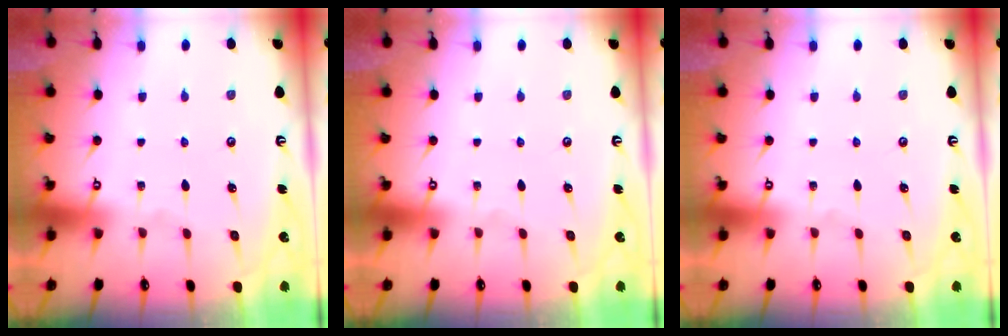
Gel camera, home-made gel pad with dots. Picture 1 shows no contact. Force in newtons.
{"total": 0.0}
{"total": 0.0}